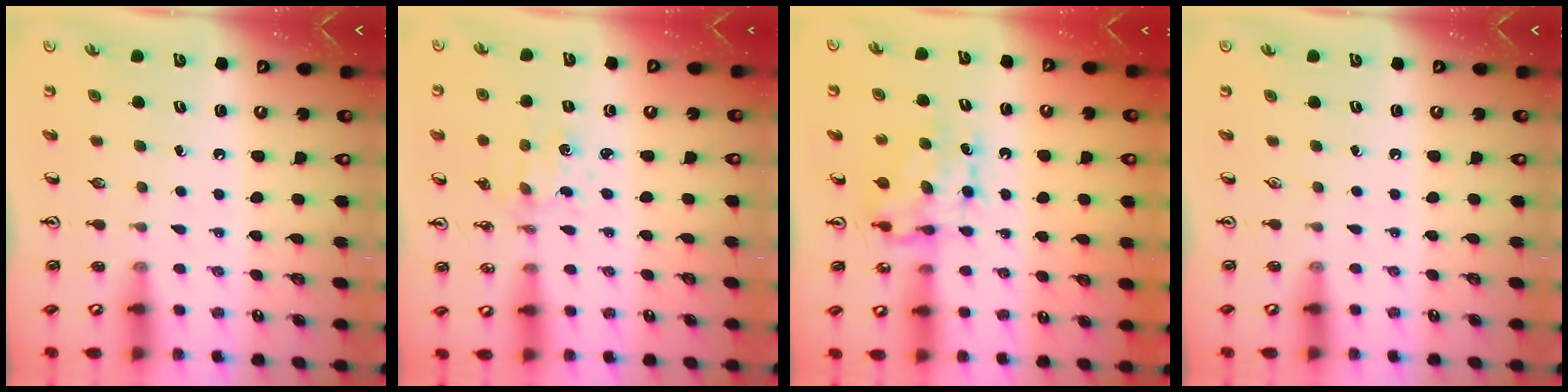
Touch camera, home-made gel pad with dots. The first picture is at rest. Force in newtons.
{"total": 1.2, "press": 1.2, "slide": 0.1}
{"total": 7.5, "press": 7.5, "slide": 0.5}
{"total": 0.0}